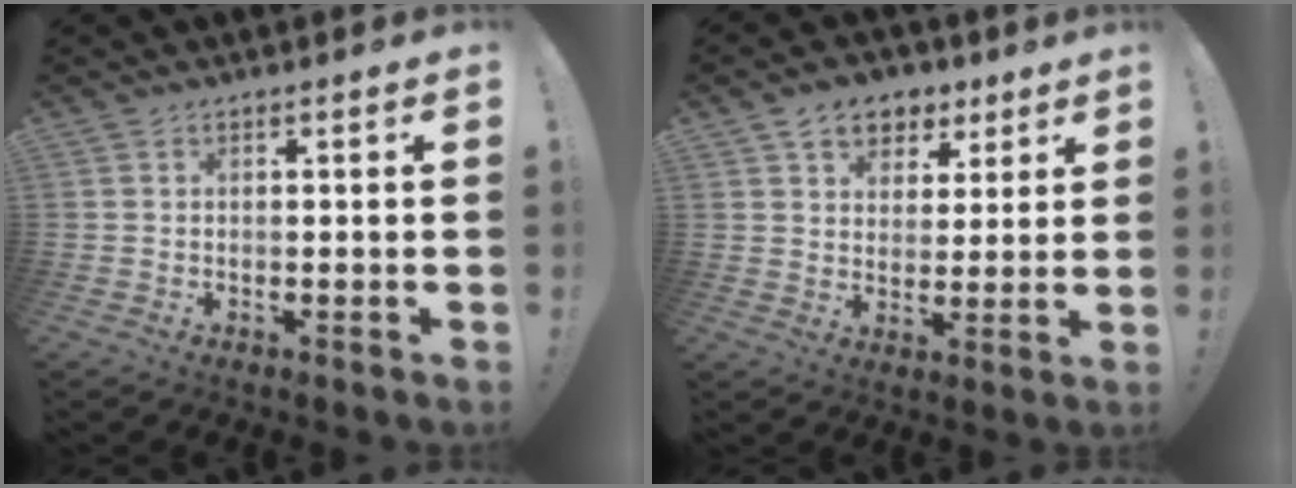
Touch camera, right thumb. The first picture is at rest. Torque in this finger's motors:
{"motor_torque": [0.47, 2.02, 0.28, 0.06, -0.01]}